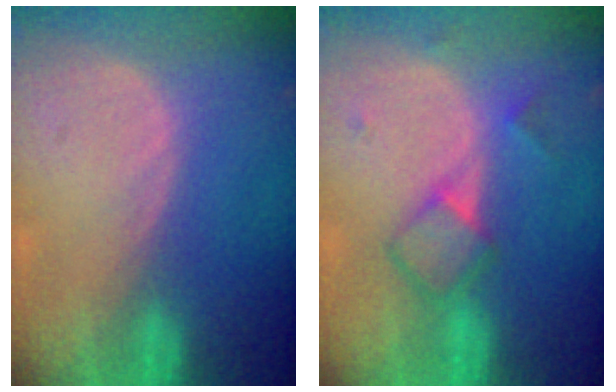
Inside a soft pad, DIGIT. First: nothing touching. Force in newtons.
{"total": 4.8, "press": 4.6, "slide": 1.3}